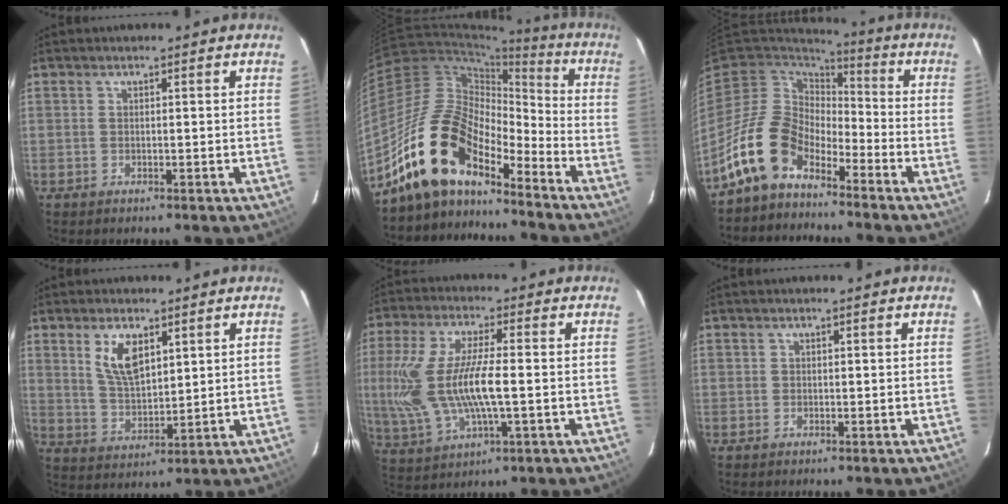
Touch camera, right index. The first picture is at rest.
{"total": 16.2, "force": [-12.7, 6.3, 7.9], "torque": [-0.144, 0.009, -0.246]}
{"total": 12.4, "force": [-8.4, 6.9, 6.0], "torque": [-0.122, 0.015, -0.162]}
{"total": 8.0, "force": [3.8, 3.8, 6.0], "torque": [-0.110, 0.000, 0.081]}
{"total": 16.6, "force": [-0.9, 5.6, 15.6], "torque": [-0.317, -0.010, -0.006]}
{"total": 0.0}